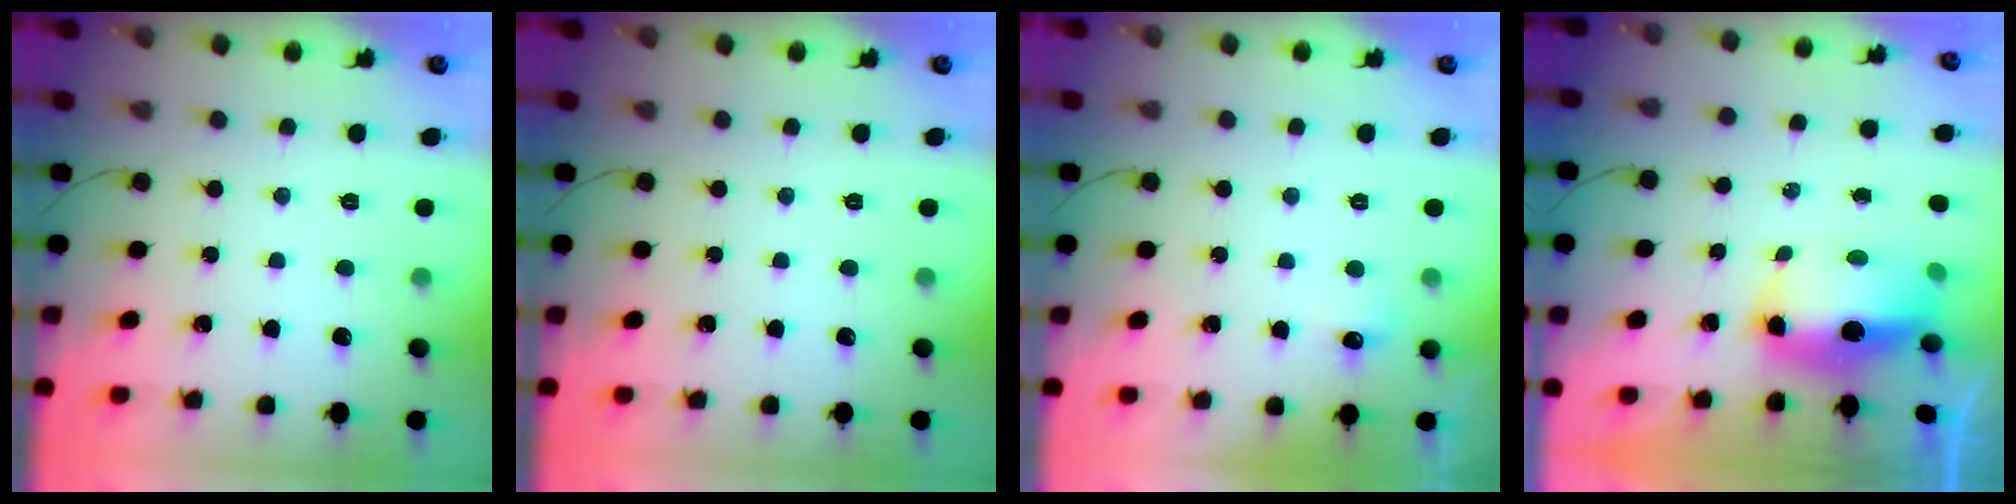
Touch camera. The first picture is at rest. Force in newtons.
{"total": 0.0}
{"total": 4.8, "press": 4.6, "slide": 1.4}
{"total": 9.2, "press": 9.0, "slide": 1.9}